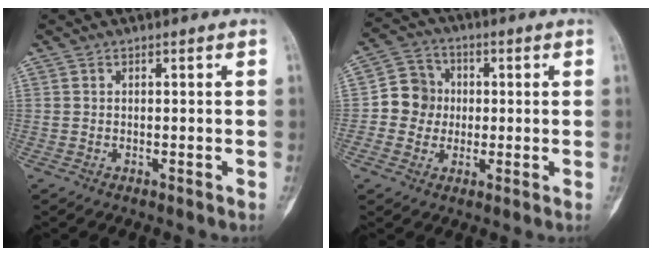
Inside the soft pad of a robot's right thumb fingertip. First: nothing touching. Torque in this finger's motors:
{"motor_torque": [0.66, 0.66, -0.05, -0.24, -0.12]}